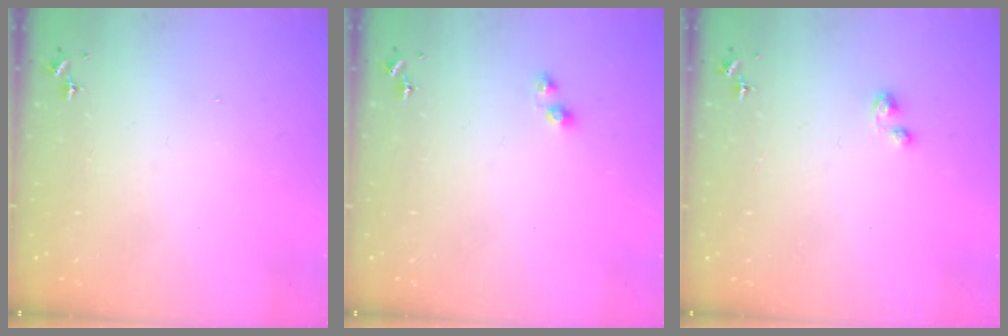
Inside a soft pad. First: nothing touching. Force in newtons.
{"total": 4.1, "press": 4.1, "slide": 0.5}
{"total": 2.6, "press": 2.6, "slide": 0.2}